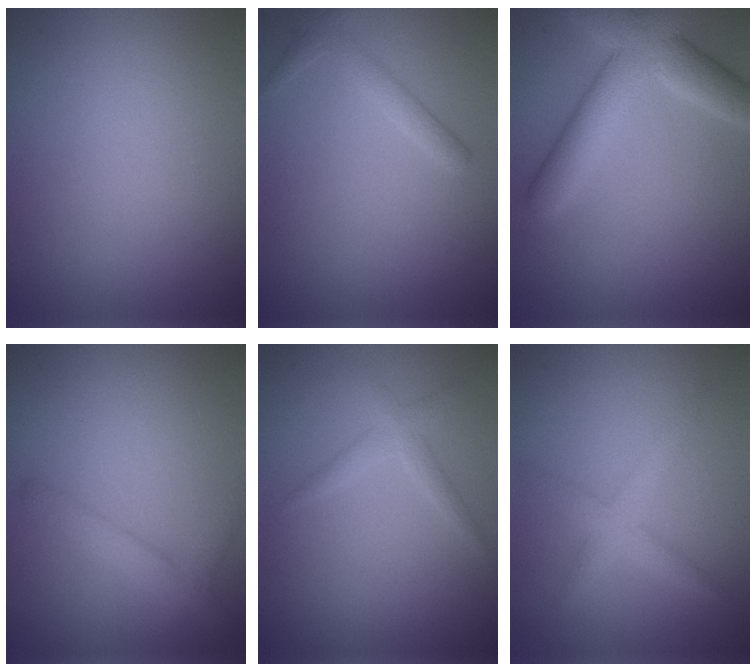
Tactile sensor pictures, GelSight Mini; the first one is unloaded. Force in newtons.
{"total": 1.6, "press": 1.6, "slide": 0.1}
{"total": 6.7, "press": 6.7, "slide": 0.5}
{"total": 2.4, "press": 2.4, "slide": 0.2}
{"total": 1.7, "press": 1.7, "slide": 0.1}
{"total": 2.5, "press": 2.5, "slide": 0.1}